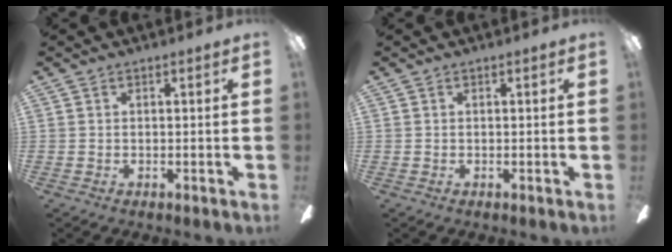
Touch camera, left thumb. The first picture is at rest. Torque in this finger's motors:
{"motor_torque": [-0.01, 0.01, 0.00, 0.03, 0.00]}